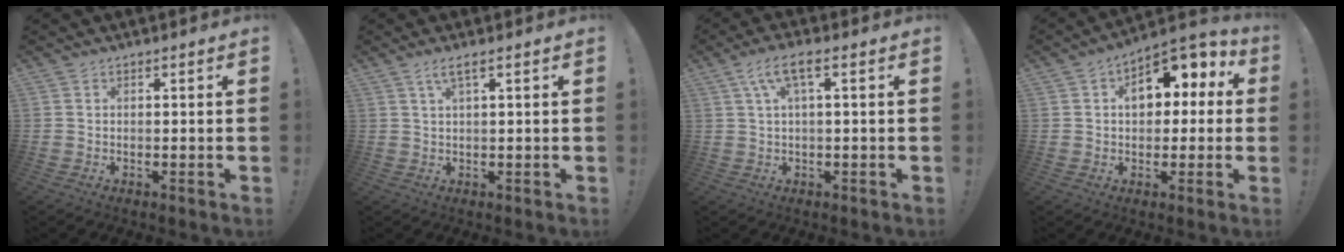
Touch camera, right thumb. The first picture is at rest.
{"total": 3.1, "force": [1.4, 0.1, 2.7], "torque": [-0.051, -0.001, 0.022]}
{"total": 6.5, "force": [1.7, 1.5, 6.1], "torque": [-0.118, 0.005, 0.031]}
{"total": 10.8, "force": [3.5, 7.4, 7.1], "torque": [-0.088, -0.013, 0.063]}